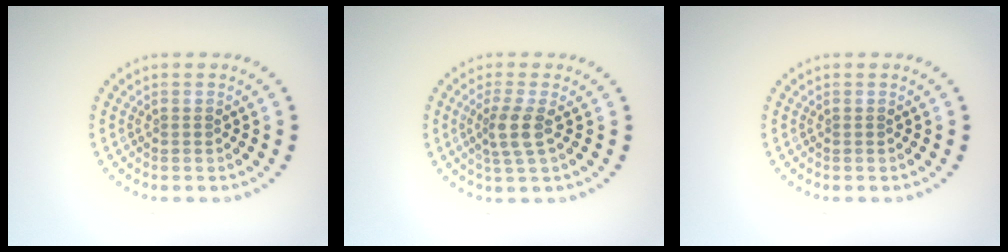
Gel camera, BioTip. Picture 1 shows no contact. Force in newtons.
{"total": 2.5, "press": 2.0, "slide": 1.6}
{"total": 0.0}